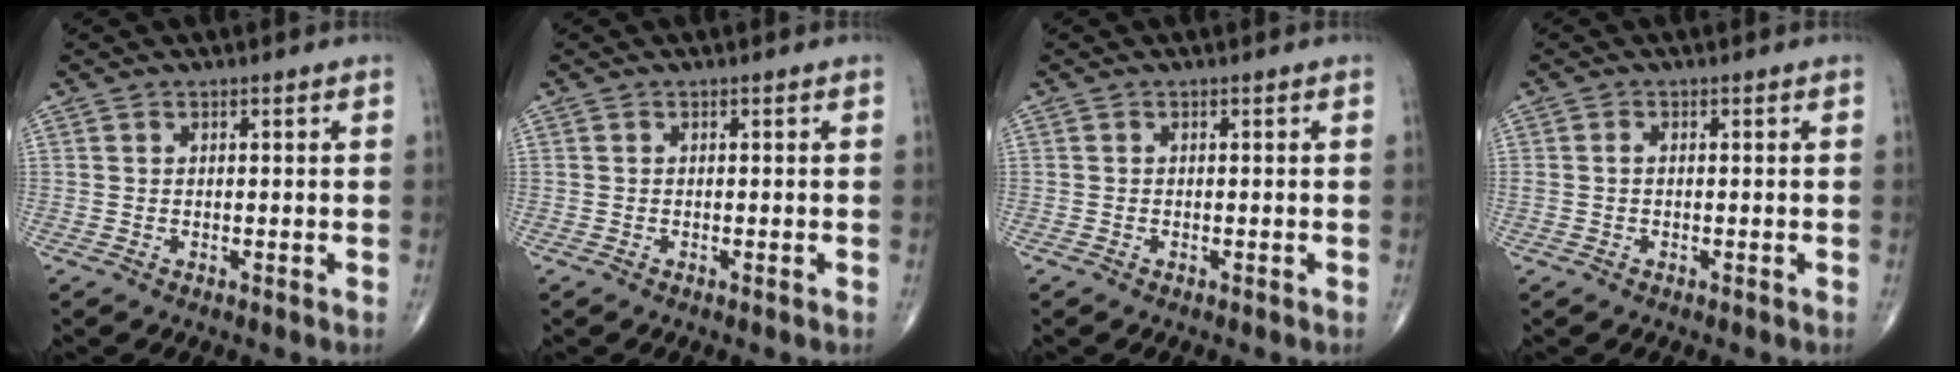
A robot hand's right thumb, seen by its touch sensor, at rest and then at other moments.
{"total": 0.0}
{"total": 0.0}
{"total": 1.1, "force": [0.0, 0.7, 0.9], "torque": [-0.022, 0.002, -0.001]}